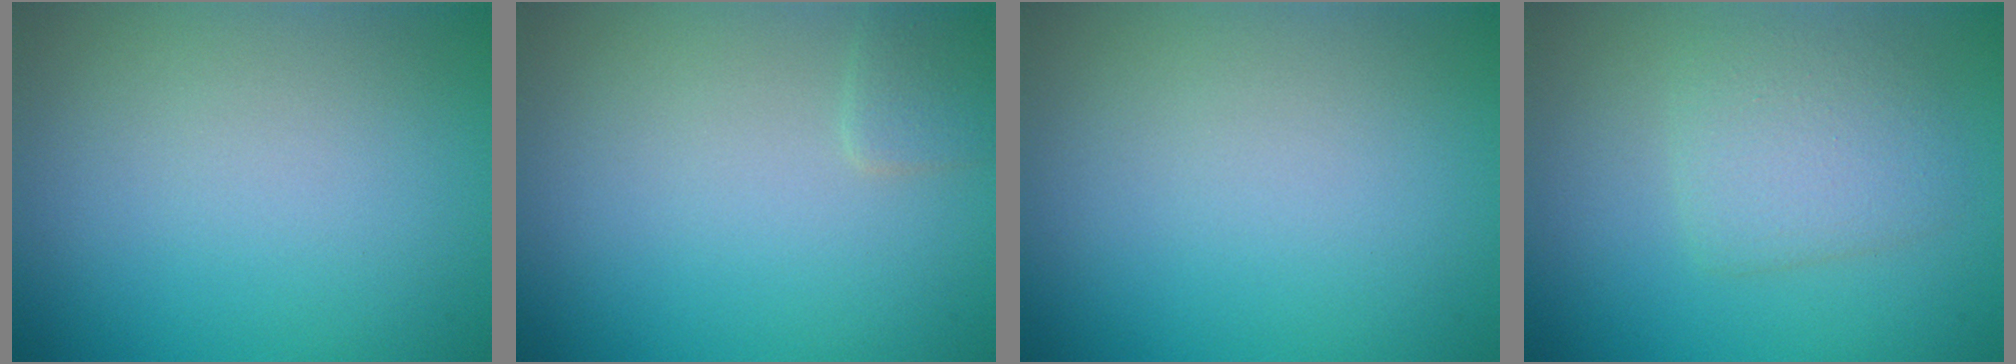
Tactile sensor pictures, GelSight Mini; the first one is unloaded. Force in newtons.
{"total": 1.1, "press": 1.1, "slide": 0.1}
{"total": 0.0}
{"total": 2.9, "press": 2.9, "slide": 0.2}